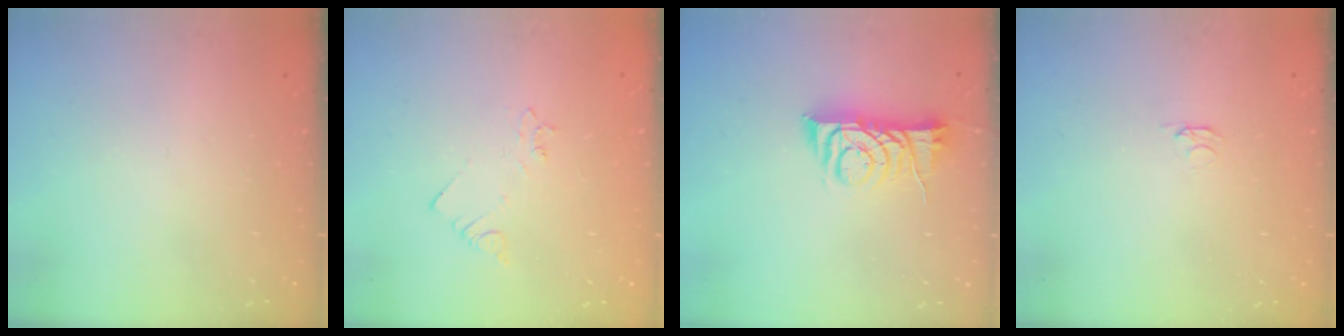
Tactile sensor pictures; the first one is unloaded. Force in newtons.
{"total": 2.1, "press": 2.1, "slide": 0.3}
{"total": 8.3, "press": 8.3, "slide": 0.6}
{"total": 2.1, "press": 2.0, "slide": 0.3}